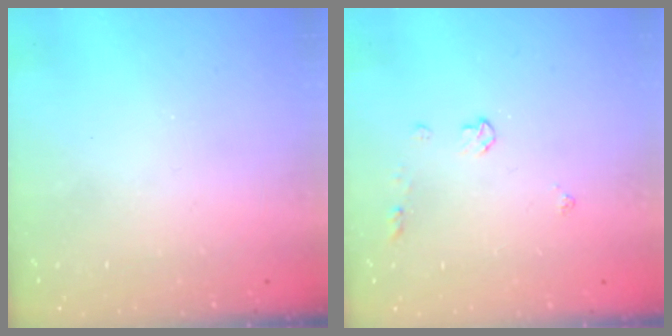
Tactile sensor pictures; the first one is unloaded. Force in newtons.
{"total": 3.9, "press": 3.9, "slide": 0.7}